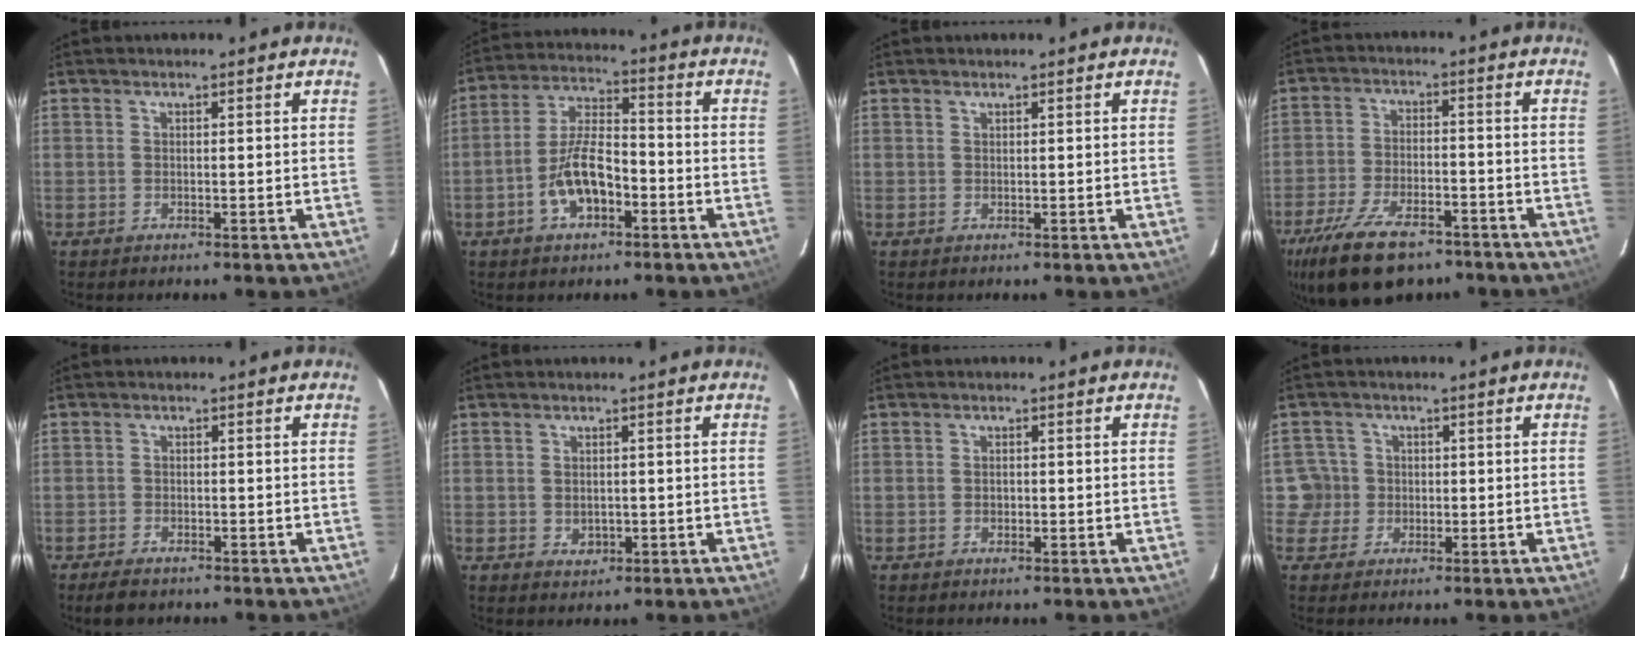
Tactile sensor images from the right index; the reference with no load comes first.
{"total": 9.4, "force": [-4.0, 4.2, 7.4], "torque": [-0.151, 0.013, -0.066]}
{"total": 0.0}
{"total": 17.4, "force": [-12.1, 7.8, 9.7], "torque": [-0.215, -0.025, -0.199]}
{"total": 3.9, "force": [-3.1, 1.6, 1.7], "torque": [-0.047, -0.007, -0.053]}
{"total": 2.3, "force": [-0.3, 2.0, 1.1], "torque": [-0.017, 0.001, 0.002]}
{"total": 1.0, "force": [-0.3, 0.8, 0.4], "torque": [-0.005, 0.001, -0.006]}
{"total": 3.9, "force": [-0.5, 3.9, -0.1], "torque": [0.014, 0.020, -0.007]}